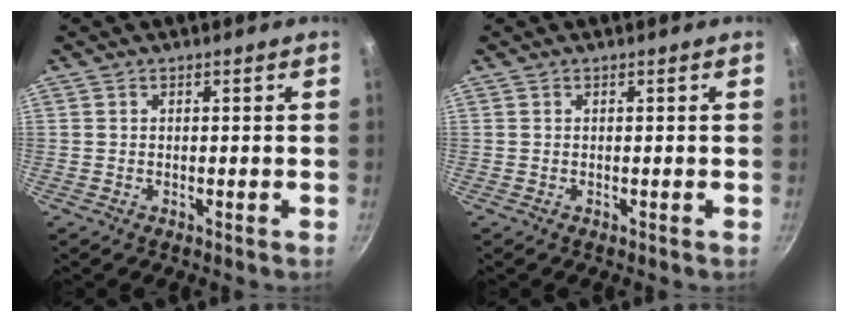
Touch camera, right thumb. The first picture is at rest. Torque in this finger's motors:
{"motor_torque": [0.00, 0.00, 0.01, 0.00, 0.00]}